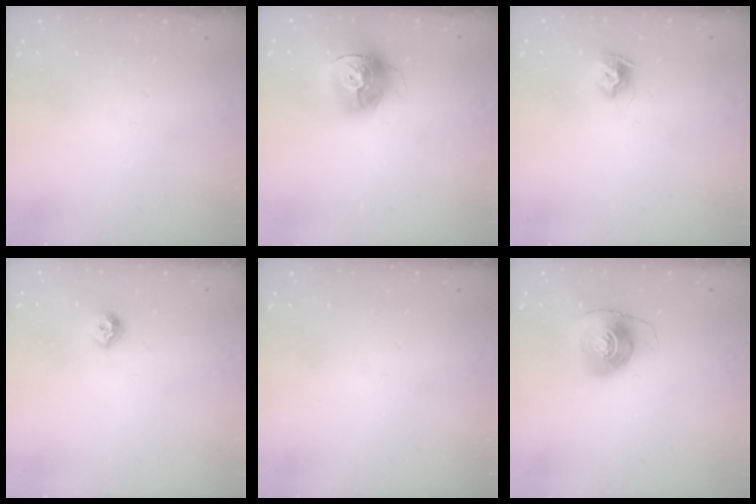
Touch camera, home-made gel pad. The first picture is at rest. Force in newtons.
{"total": 14.7, "press": 14.6, "slide": 1.4}
{"total": 7.5, "press": 7.5, "slide": 0.1}
{"total": 7.2, "press": 7.1, "slide": 1.0}
{"total": 0.0}
{"total": 8.8, "press": 8.8, "slide": 0.1}